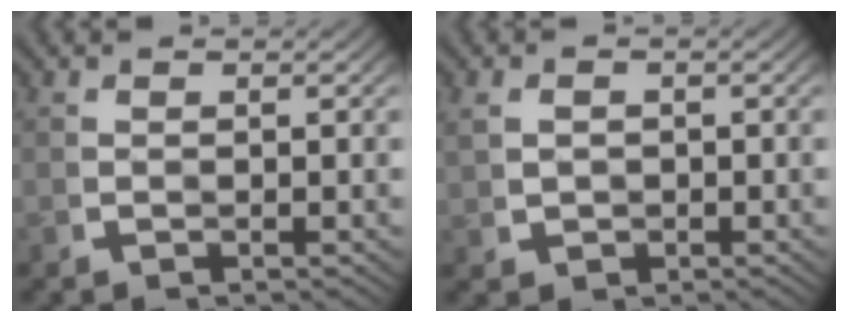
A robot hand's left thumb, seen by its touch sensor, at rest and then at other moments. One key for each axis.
{"total": 2.3, "fx": 0.2, "fy": 1.9, "fz": 1.2, "tx": -0.032, "ty": -0.009, "tz": 0.013}